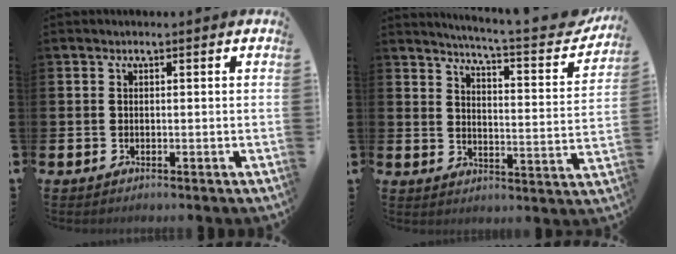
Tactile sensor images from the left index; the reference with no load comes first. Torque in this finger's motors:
{"motor_torque": [0.82, -1.32, 0.16, 0.12]}